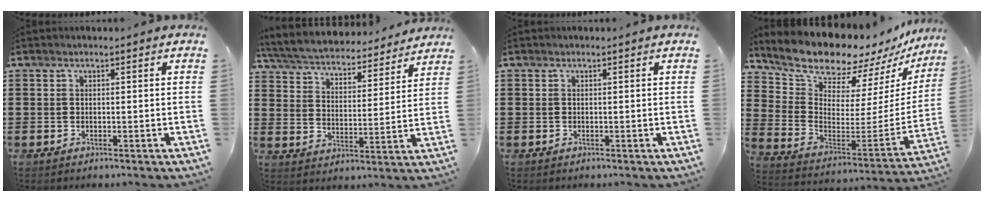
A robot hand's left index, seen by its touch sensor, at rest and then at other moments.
{"total": 4.9, "force": [4.8, 0.3, 1.1], "torque": [-0.047, -0.033, 0.078]}
{"total": 0.0}
{"total": 10.8, "force": [10.2, 2.3, 2.5], "torque": [-0.093, -0.085, 0.179]}